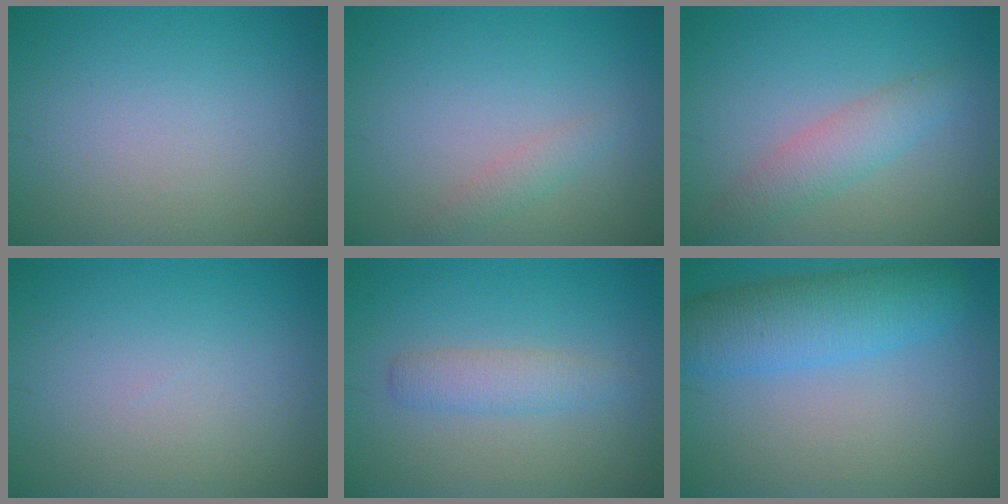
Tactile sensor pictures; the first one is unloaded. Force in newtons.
{"total": 1.3, "press": 1.3, "slide": 0.1}
{"total": 2.9, "press": 2.9, "slide": 0.1}
{"total": 0.0}
{"total": 2.4, "press": 2.4, "slide": 0.1}
{"total": 6.3, "press": 6.3, "slide": 0.4}